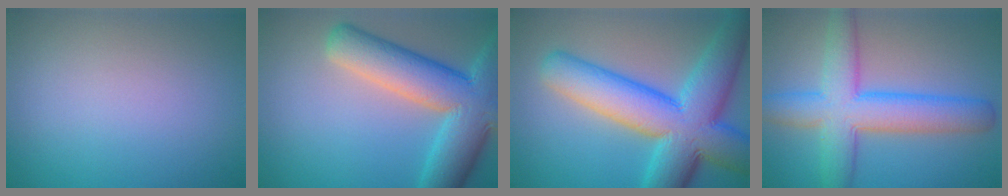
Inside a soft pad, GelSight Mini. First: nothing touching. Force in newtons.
{"total": 10.7, "press": 10.7, "slide": 0.8}
{"total": 12.5, "press": 12.5, "slide": 0.7}
{"total": 8.1, "press": 8.1, "slide": 0.1}